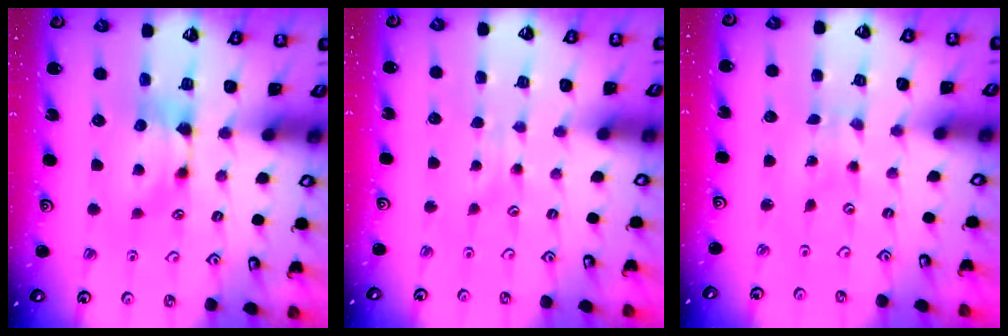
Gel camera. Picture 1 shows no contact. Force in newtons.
{"total": 3.0, "press": 2.9, "slide": 0.3}
{"total": 5.9, "press": 5.9, "slide": 0.3}